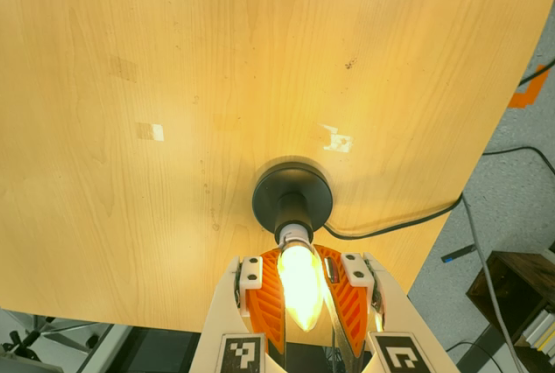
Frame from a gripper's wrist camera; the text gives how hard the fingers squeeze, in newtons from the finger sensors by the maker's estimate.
{"total": 25.1, "left": 23.4, "right": 26.8}